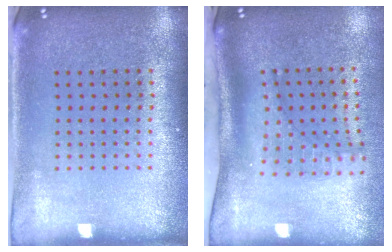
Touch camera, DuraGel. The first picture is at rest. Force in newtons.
{"total": 2.1, "press": 1.5, "slide": 1.5}